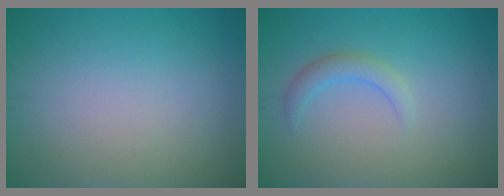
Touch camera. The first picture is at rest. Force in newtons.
{"total": 1.8, "press": 1.8, "slide": 0.2}